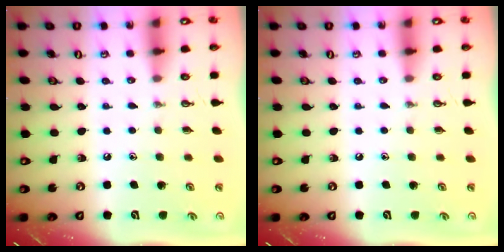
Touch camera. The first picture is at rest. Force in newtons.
{"total": 0.0}